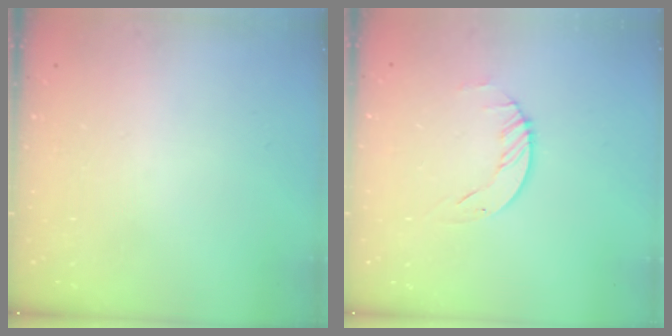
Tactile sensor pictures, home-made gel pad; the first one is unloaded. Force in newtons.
{"total": 2.3, "press": 2.3, "slide": 0.3}